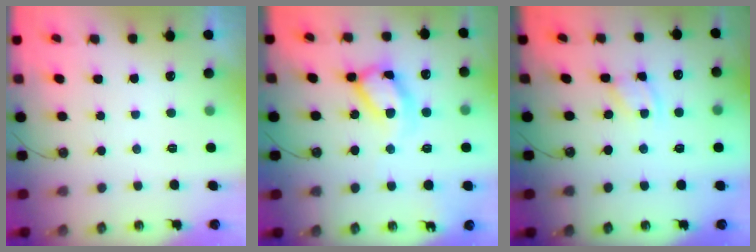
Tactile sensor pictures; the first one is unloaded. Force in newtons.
{"total": 15.9, "press": 15.9, "slide": 1.1}
{"total": 2.6, "press": 2.6, "slide": 0.1}